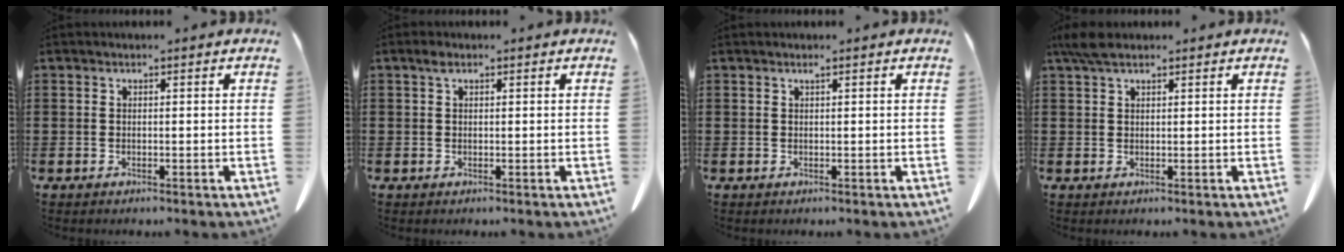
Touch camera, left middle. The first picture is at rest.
{"total": 1.3, "force": [0.6, 0.8, 0.8], "torque": [-0.020, 0.005, 0.011]}
{"total": 0.6, "force": [0.4, 0.0, 0.4], "torque": [-0.008, -0.002, 0.009]}
{"total": 3.2, "force": [2.2, 1.2, 2.0], "torque": [-0.046, 0.006, 0.040]}